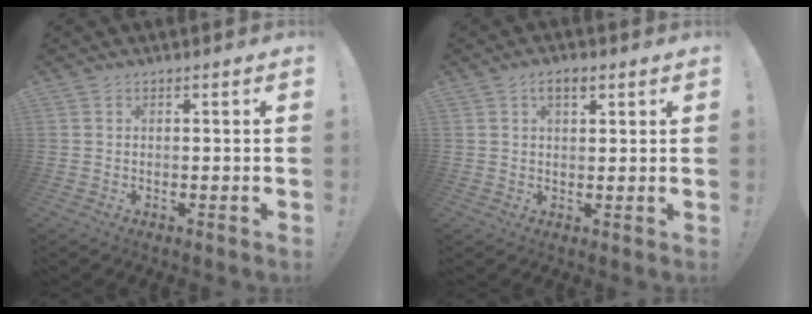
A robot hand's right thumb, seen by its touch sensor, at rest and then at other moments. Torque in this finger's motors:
{"motor_torque": [0.23, 0.23, 0.01, -0.01, 0.00]}